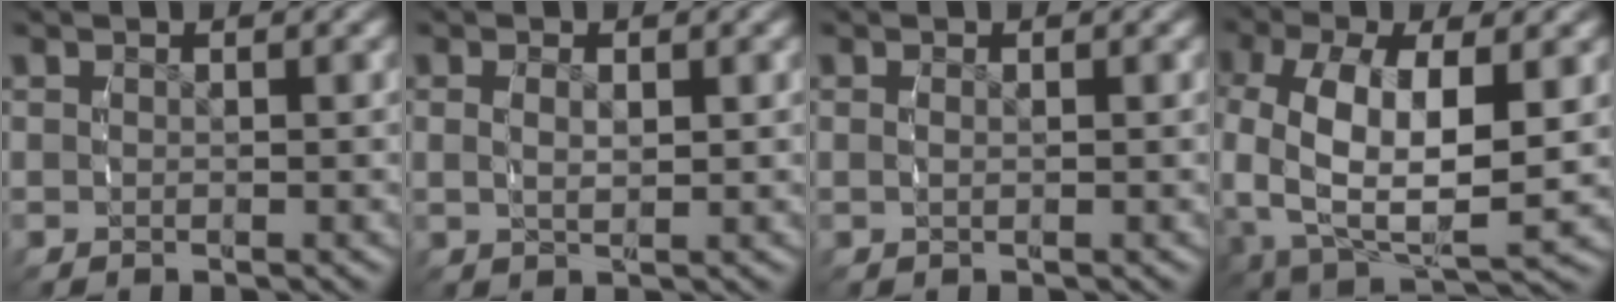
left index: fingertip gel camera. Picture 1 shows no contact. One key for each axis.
{"total": 1.6, "fx": 0.4, "fy": 0.5, "fz": 1.4, "tx": -0.026, "ty": -0.007, "tz": 0.014}
{"total": 0.5, "fx": 0.0, "fy": -0.3, "fz": 0.5, "tx": -0.008, "ty": -0.003, "tz": 0.003}
{"total": 11.8, "fx": -0.6, "fy": 7.8, "fz": 8.8, "tx": -0.200, "ty": -0.048, "tz": 0.013}